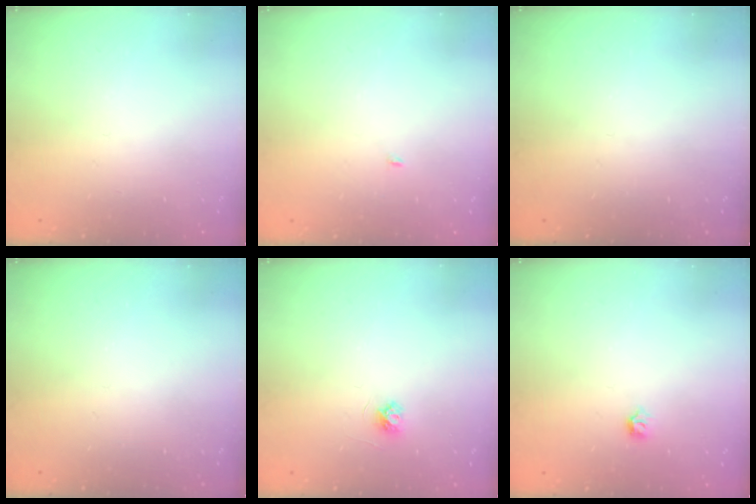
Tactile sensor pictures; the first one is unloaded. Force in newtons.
{"total": 1.9, "press": 1.9, "slide": 0.2}
{"total": 0.0}
{"total": 0.0}
{"total": 3.8, "press": 3.7, "slide": 0.5}
{"total": 3.4, "press": 3.3, "slide": 0.7}